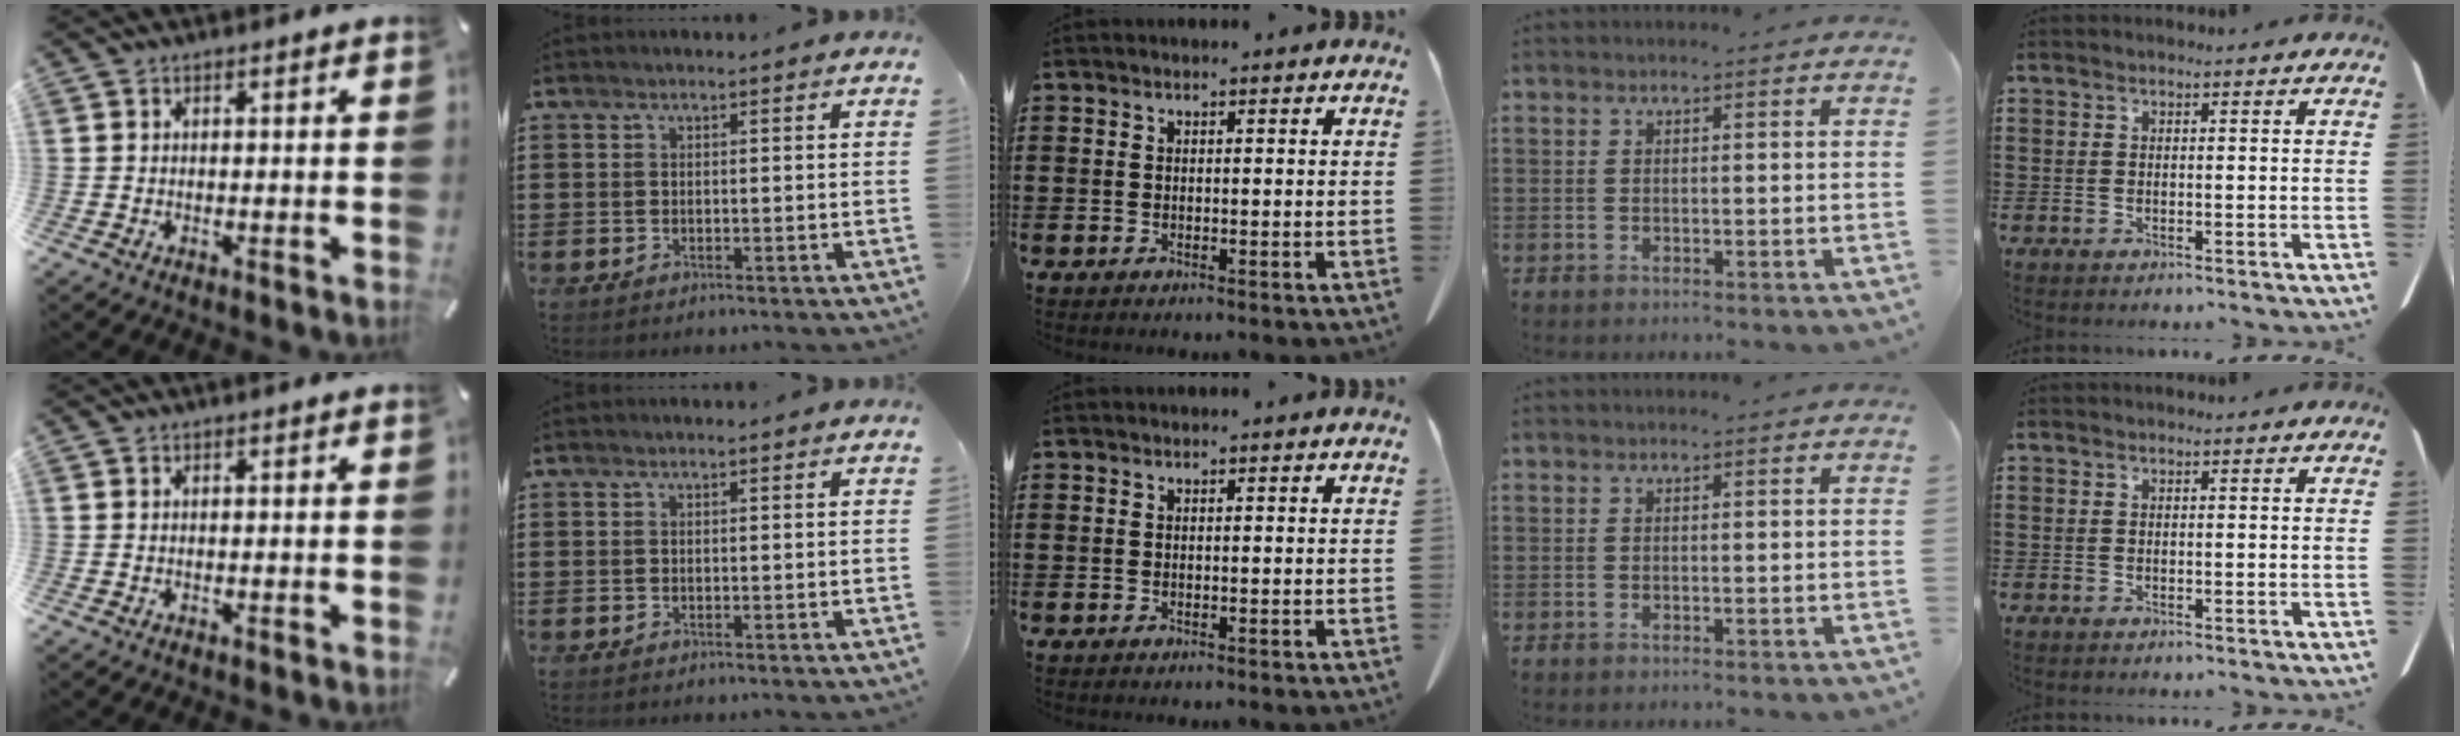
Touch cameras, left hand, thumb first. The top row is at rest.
{}